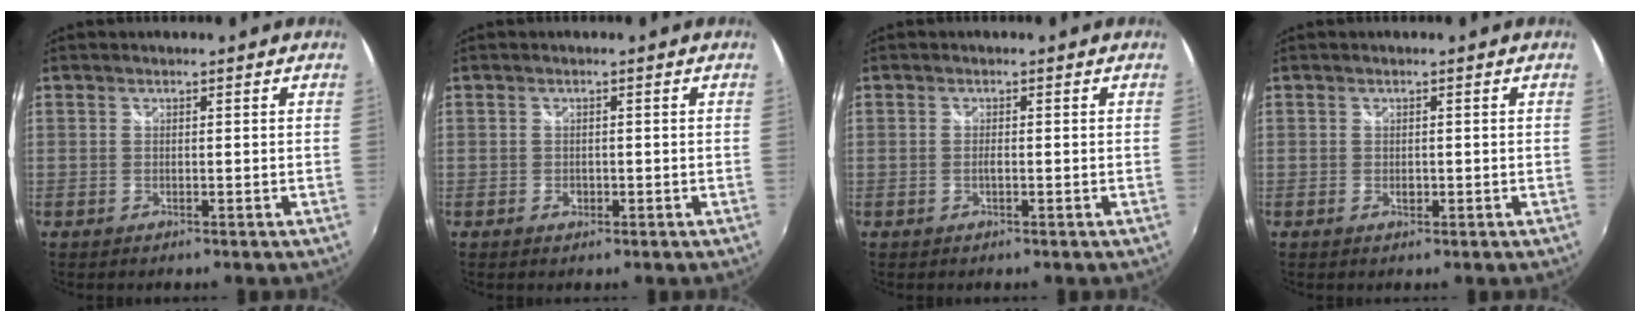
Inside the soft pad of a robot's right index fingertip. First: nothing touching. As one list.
[{"total": 1.4, "force": [-0.6, 1.2, 0.5], "torque": [-0.009, -0.002, -0.008]}, {"total": 0.8, "force": [-0.3, 0.2, 0.7], "torque": [-0.015, 0.002, -0.005]}, {"total": 1.0, "force": [-0.3, 0.8, 0.5], "torque": [-0.007, -0.001, -0.005]}]